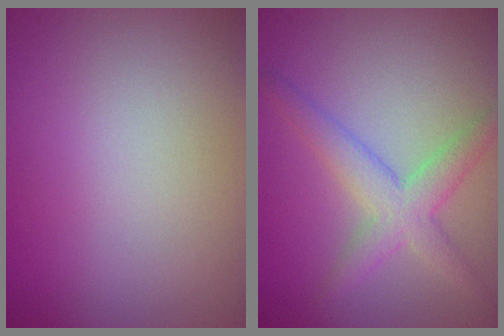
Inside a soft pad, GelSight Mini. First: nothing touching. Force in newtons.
{"total": 3.7, "press": 3.7, "slide": 0.1}